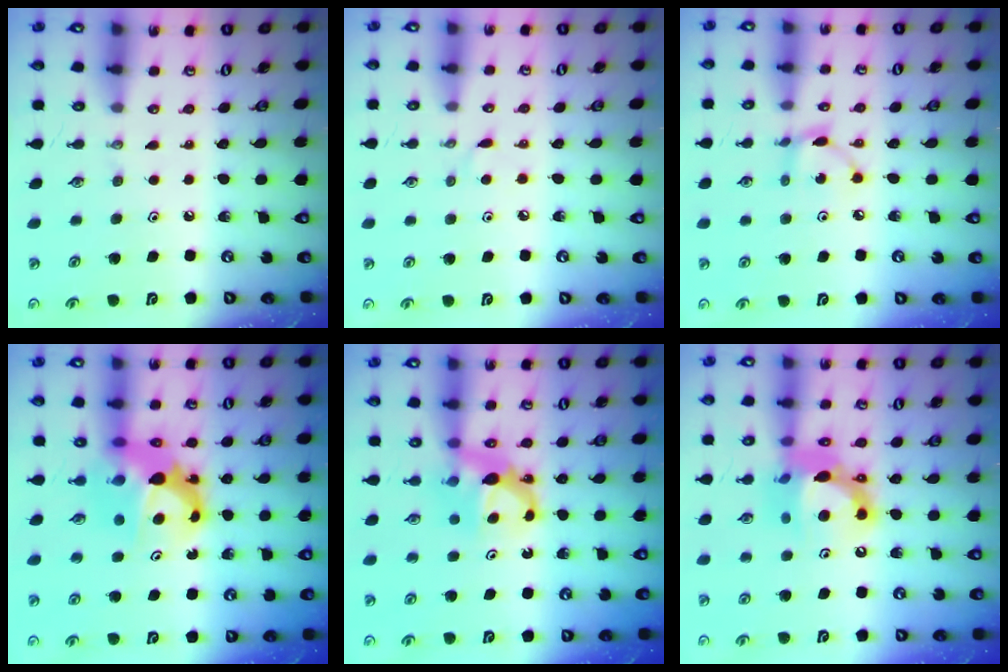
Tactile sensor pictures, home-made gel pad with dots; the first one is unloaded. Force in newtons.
{"total": 3.6, "press": 3.6, "slide": 0.4}
{"total": 4.1, "press": 4.1, "slide": 0.1}
{"total": 8.0, "press": 8.0, "slide": 0.5}
{"total": 7.2, "press": 7.2, "slide": 0.4}
{"total": 14.6, "press": 14.6, "slide": 1.0}